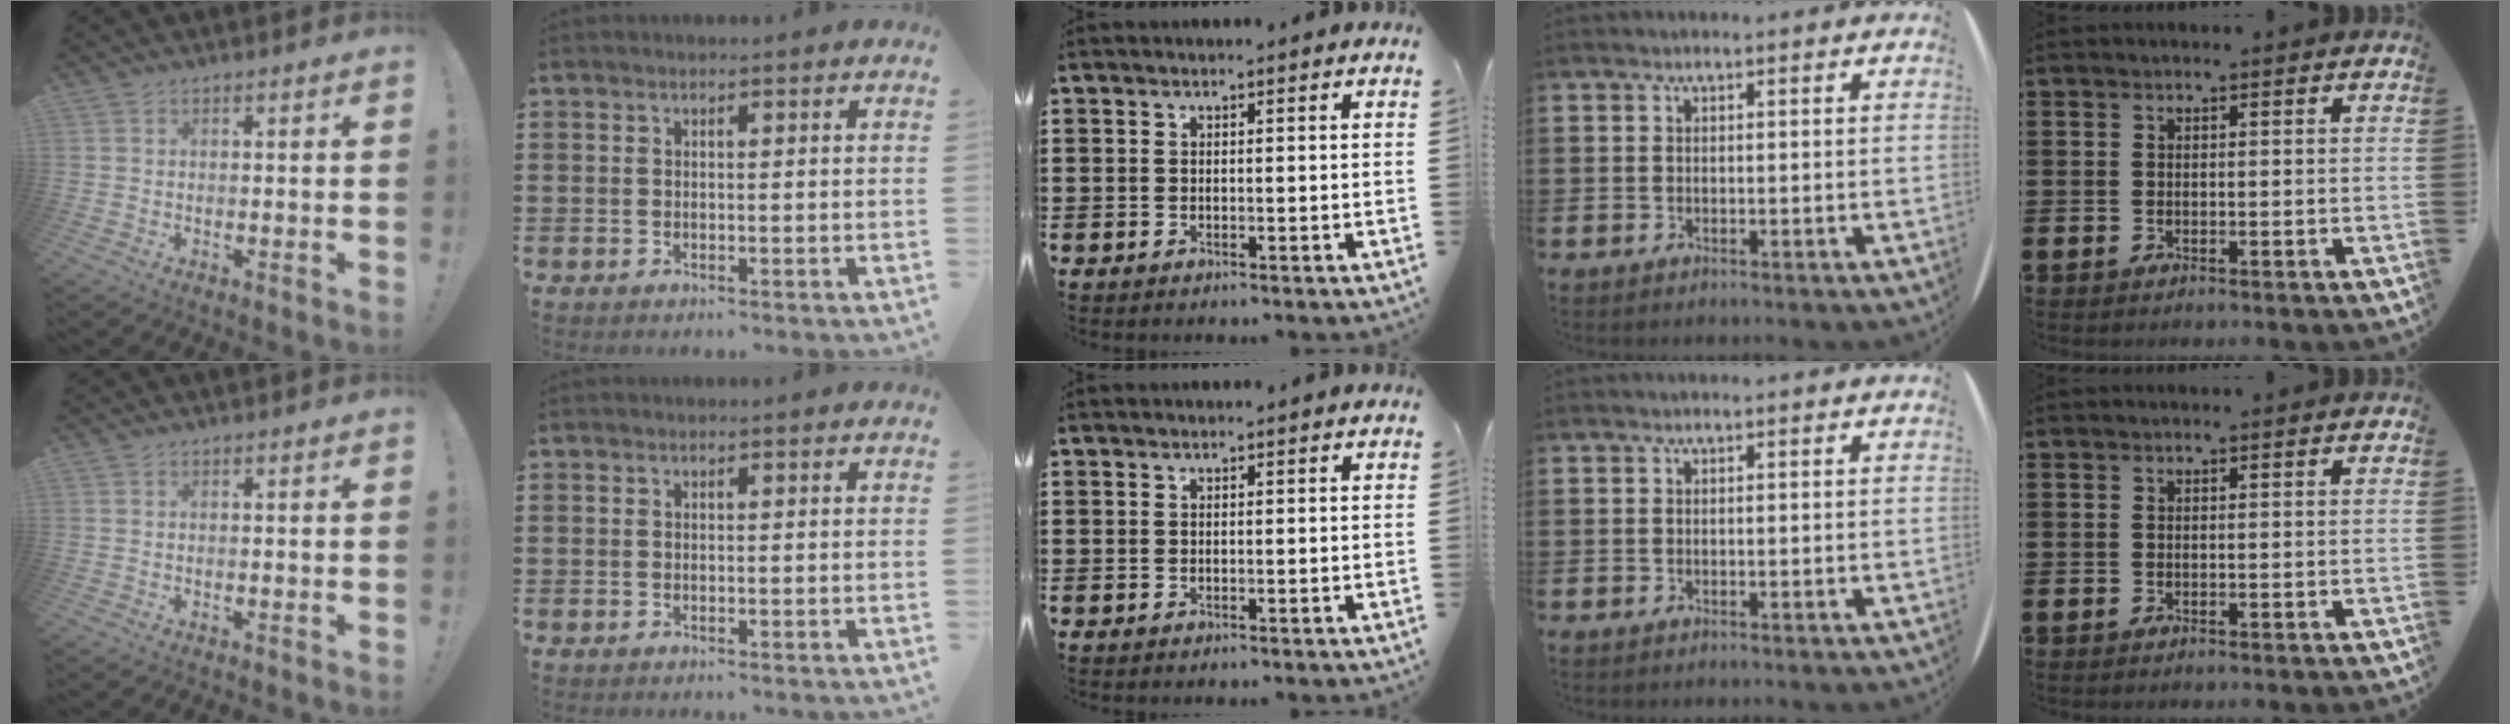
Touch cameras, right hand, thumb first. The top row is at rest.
{}